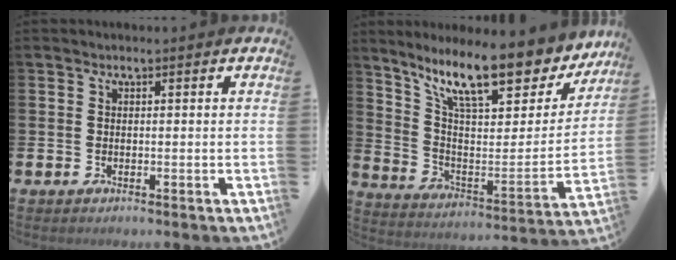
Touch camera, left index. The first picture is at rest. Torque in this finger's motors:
{"motor_torque": [0.81, -1.10, 1.05, 0.21]}